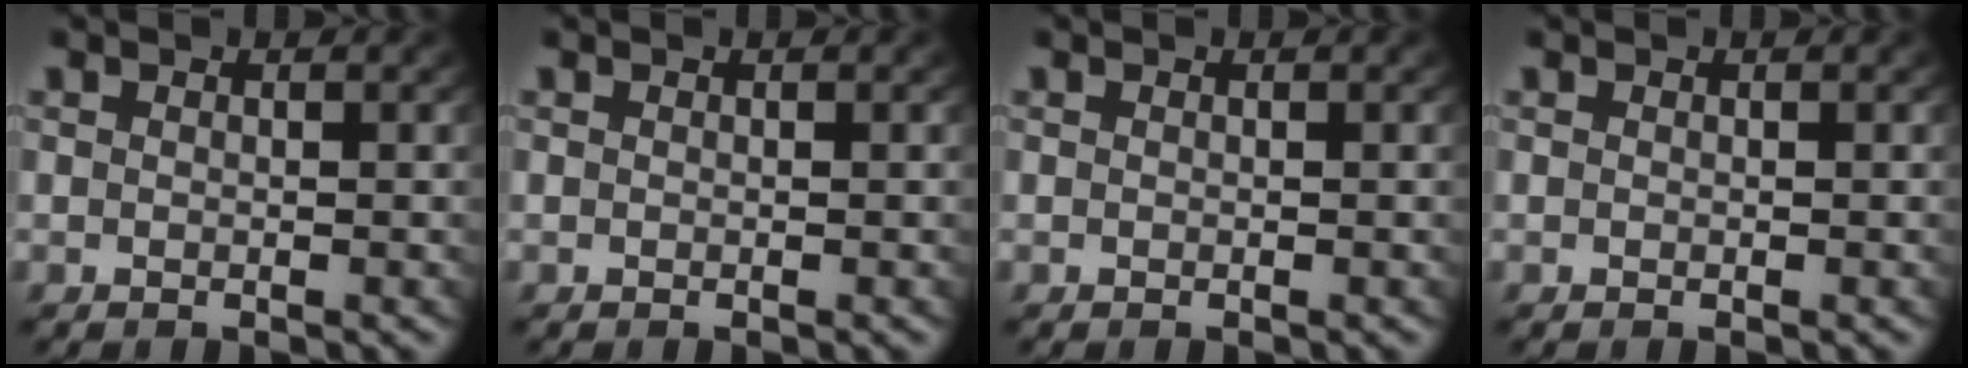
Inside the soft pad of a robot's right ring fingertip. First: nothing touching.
{"total": 0.0}
{"total": 0.0}
{"total": 0.0}